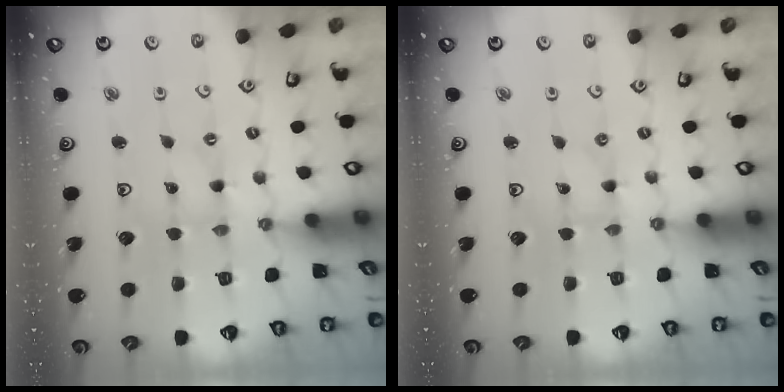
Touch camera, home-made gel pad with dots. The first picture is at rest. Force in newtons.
{"total": 0.0}